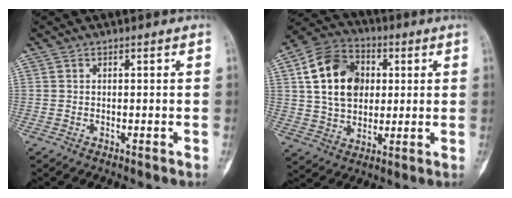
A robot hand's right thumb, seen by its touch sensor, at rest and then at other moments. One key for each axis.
{"total": 15.3, "fx": 3.5, "fy": 11.2, "fz": 9.8, "tx": -0.144, "ty": 0.006, "tz": 0.057}